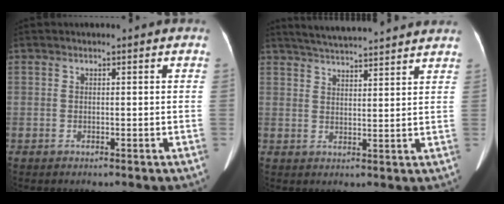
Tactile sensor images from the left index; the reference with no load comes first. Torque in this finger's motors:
{"motor_torque": [0.30, -0.80, 0.05, 0.04]}